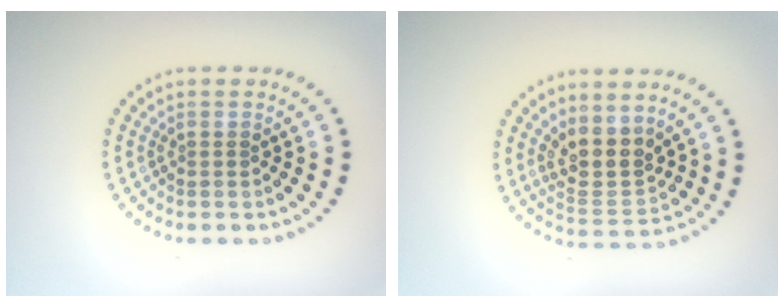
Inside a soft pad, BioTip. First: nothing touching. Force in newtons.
{"total": 3.8, "press": 3.3, "slide": 1.9}